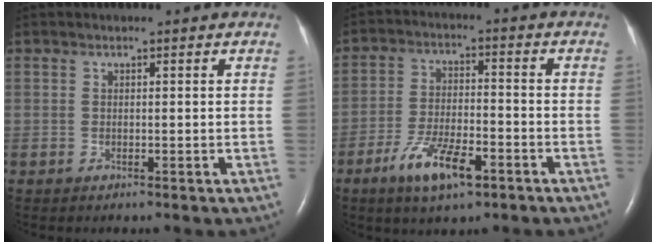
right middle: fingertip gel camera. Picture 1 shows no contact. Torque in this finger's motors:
{"motor_torque": [1.01, -0.83, 0.18, 0.07]}